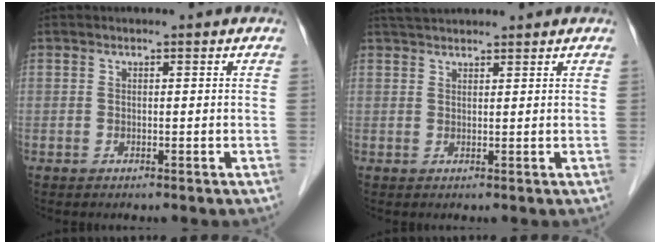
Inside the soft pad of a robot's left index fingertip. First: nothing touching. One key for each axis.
{"total": 4.1, "fx": 3.8, "fy": 0.6, "fz": 1.3, "tx": -0.023, "ty": 0.034, "tz": 0.067}